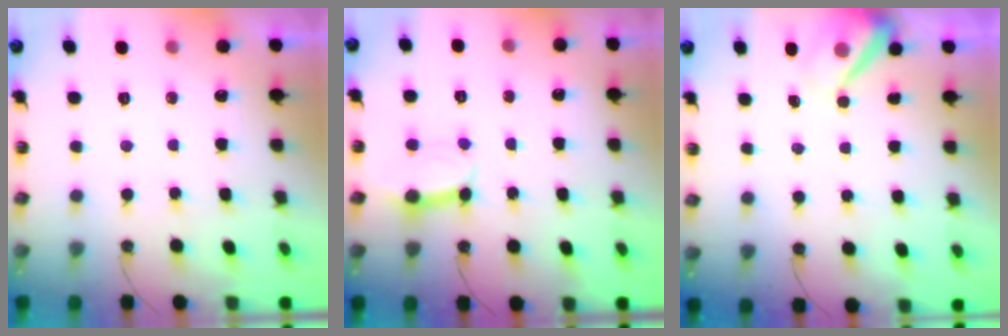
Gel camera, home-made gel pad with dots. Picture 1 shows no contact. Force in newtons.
{"total": 8.9, "press": 8.9, "slide": 1.0}
{"total": 7.7, "press": 7.6, "slide": 1.1}